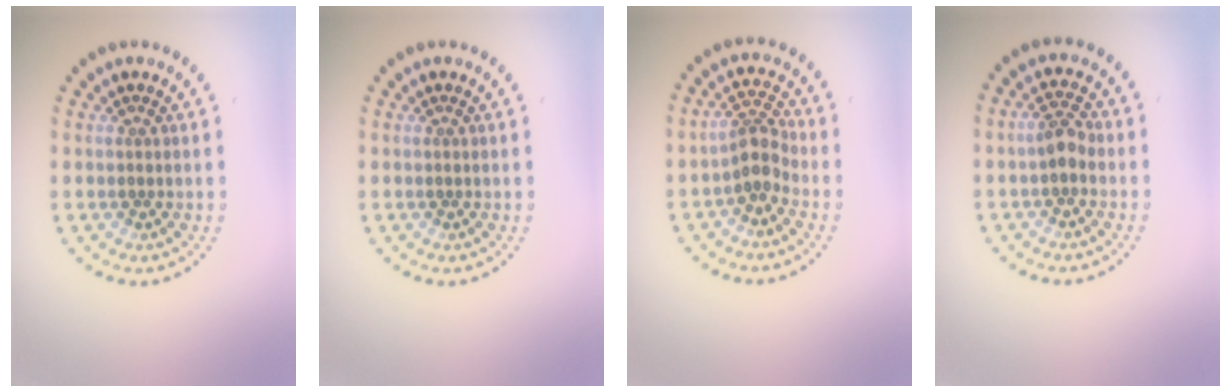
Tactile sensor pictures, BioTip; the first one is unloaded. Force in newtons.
{"total": 0.0}
{"total": 2.6, "press": 2.0, "slide": 1.7}
{"total": 2.1, "press": 2.0, "slide": 0.5}